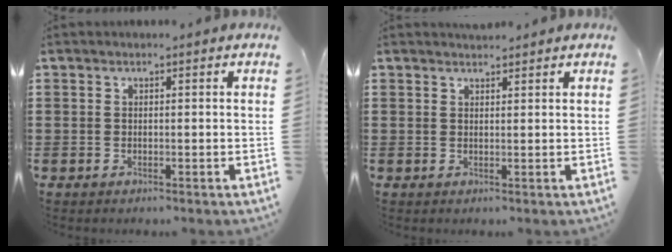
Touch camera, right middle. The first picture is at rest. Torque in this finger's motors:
{"motor_torque": [0.00, 0.00, 0.00, 0.00]}